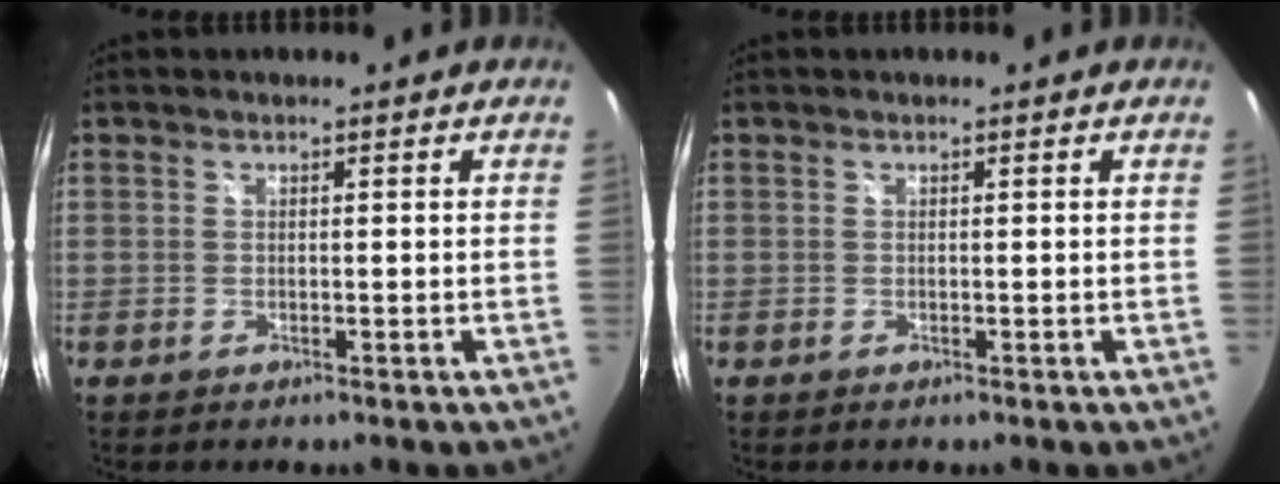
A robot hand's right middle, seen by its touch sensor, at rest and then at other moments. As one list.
[{"total": 0.0}]